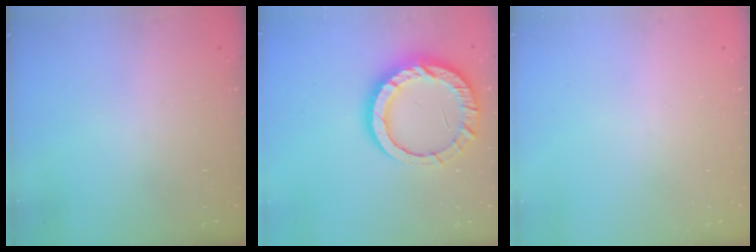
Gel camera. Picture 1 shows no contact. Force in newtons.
{"total": 15.1, "press": 15.0, "slide": 1.1}
{"total": 0.0}